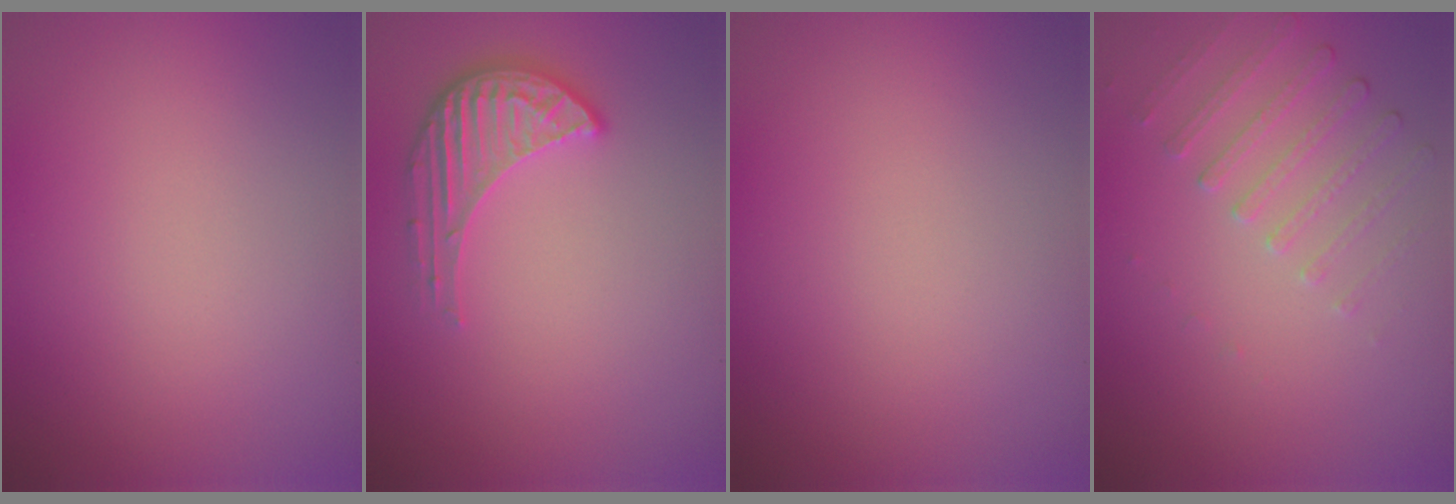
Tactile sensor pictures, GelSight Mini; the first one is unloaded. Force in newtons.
{"total": 3.4, "press": 3.2, "slide": 1.3}
{"total": 0.0}
{"total": 1.9, "press": 1.5, "slide": 1.2}